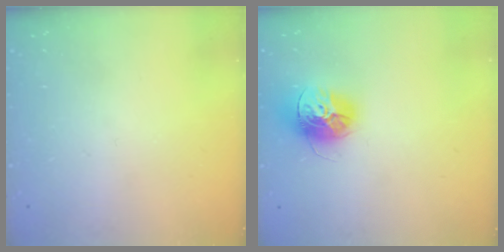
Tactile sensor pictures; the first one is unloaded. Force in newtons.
{"total": 13.7, "press": 13.7, "slide": 1.0}